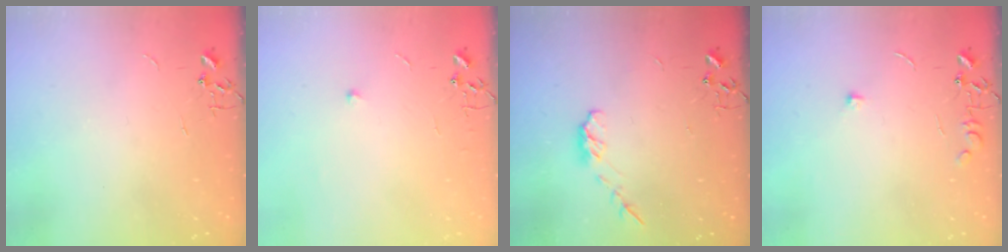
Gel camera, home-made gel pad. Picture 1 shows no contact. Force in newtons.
{"total": 4.7, "press": 4.7, "slide": 0.6}
{"total": 5.4, "press": 5.3, "slide": 0.7}
{"total": 7.6, "press": 7.6, "slide": 0.7}